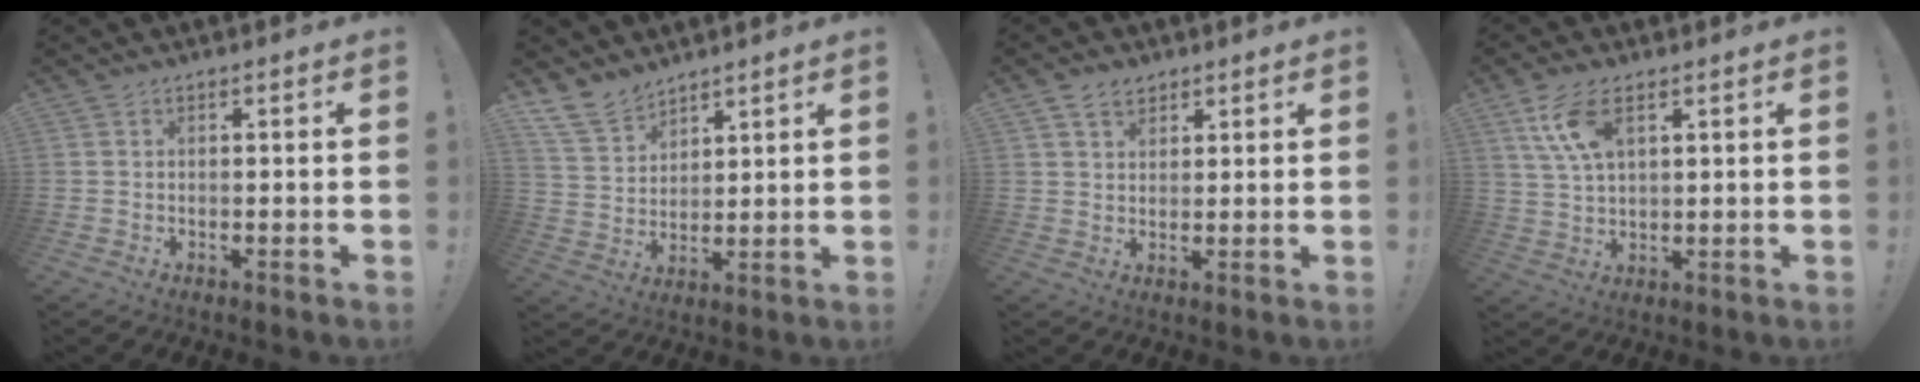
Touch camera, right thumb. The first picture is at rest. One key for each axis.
{"total": 9.8, "fx": 8.1, "fy": 4.8, "fz": 2.5, "tx": -0.052, "ty": -0.055, "tz": 0.162}
{"total": 4.9, "fx": 3.2, "fy": 3.4, "fz": 1.6, "tx": -0.024, "ty": -0.009, "tz": 0.058}
{"total": 10.0, "fx": 4.8, "fy": 5.1, "fz": 7.2, "tx": -0.132, "ty": -0.011, "tz": 0.090}